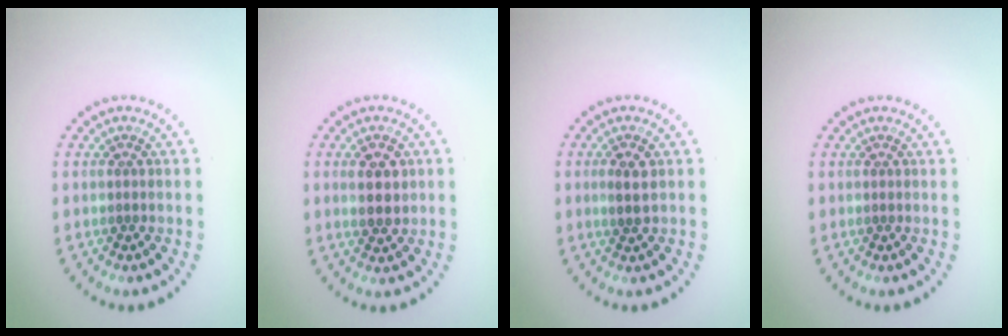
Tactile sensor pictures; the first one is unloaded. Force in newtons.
{"total": 2.9, "press": 2.9, "slide": 0.6}
{"total": 1.9, "press": 1.8, "slide": 0.7}
{"total": 0.0}